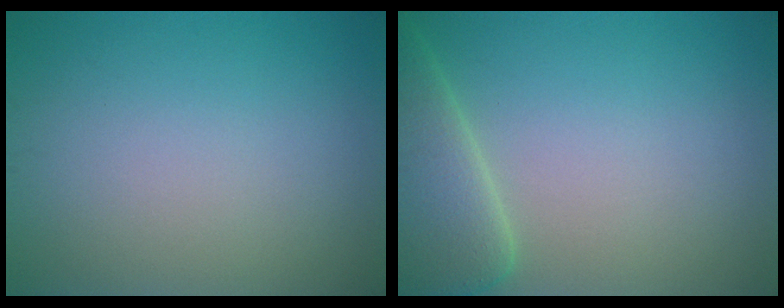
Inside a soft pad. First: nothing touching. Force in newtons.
{"total": 5.6, "press": 5.6, "slide": 0.5}